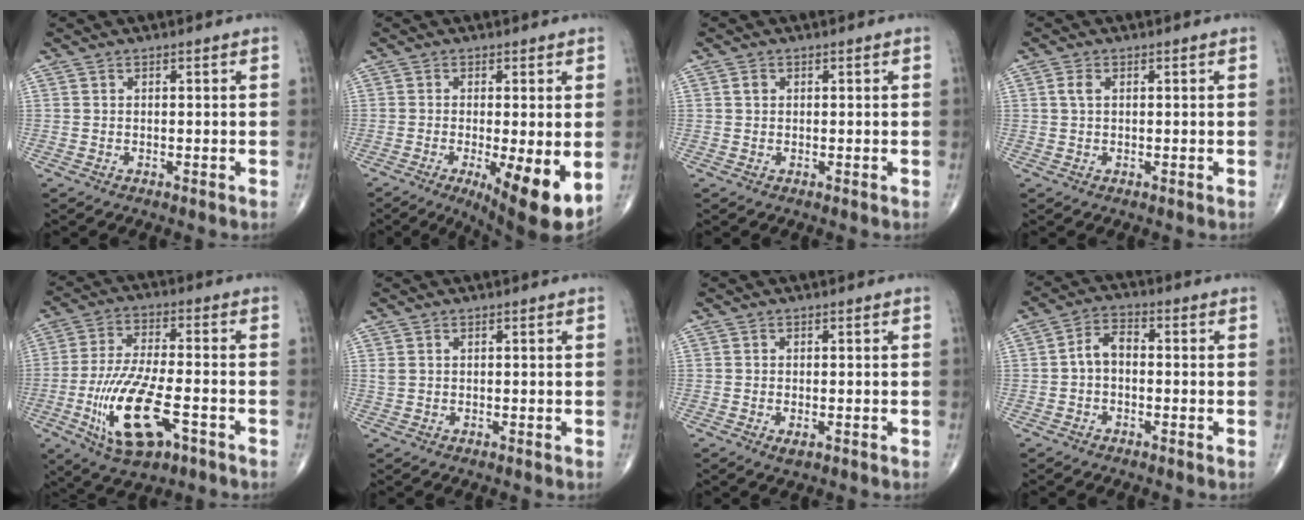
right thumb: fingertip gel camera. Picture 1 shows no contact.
{"total": 11.4, "force": [-3.1, 2.8, 10.7], "torque": [-0.159, -0.025, -0.041]}
{"total": 0.9, "force": [0.2, 0.8, 0.5], "torque": [-0.006, 0.001, 0.003]}
{"total": 1.7, "force": [0.4, 1.0, 1.4], "torque": [-0.033, 0.006, 0.008]}
{"total": 15.6, "force": [-5.5, 5.9, 13.3], "torque": [-0.269, 0.013, -0.091]}
{"total": 0.9, "force": [0.5, 0.5, 0.7], "torque": [-0.017, 0.010, 0.015]}
{"total": 1.5, "force": [-0.6, 0.6, 1.2], "torque": [-0.020, -0.003, -0.008]}
{"total": 4.7, "force": [-0.5, 3.0, 3.6], "torque": [-0.057, 0.021, -0.020]}